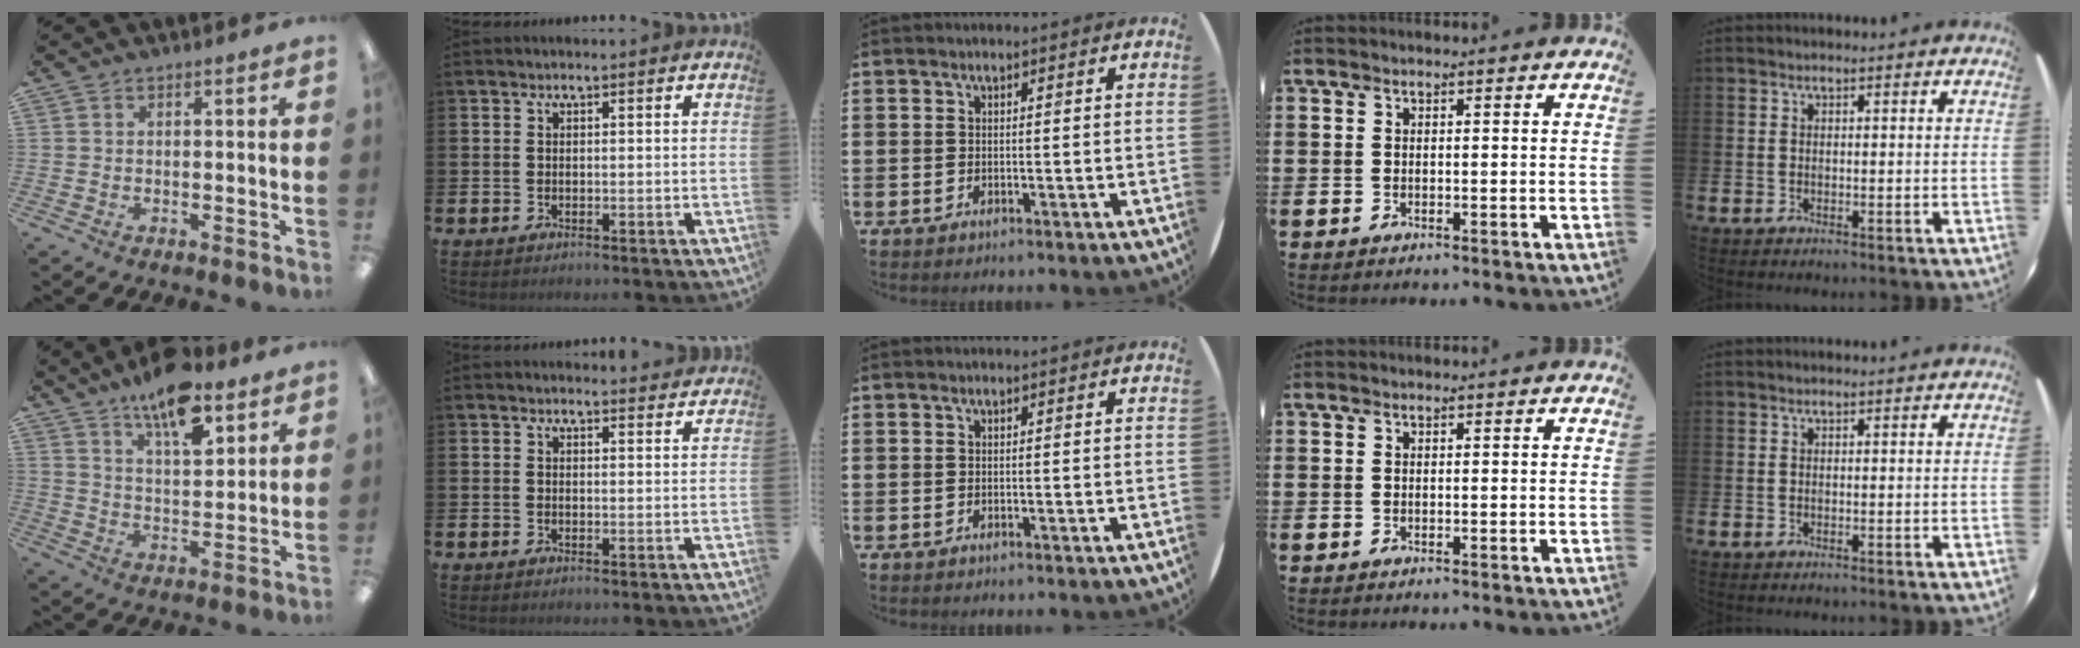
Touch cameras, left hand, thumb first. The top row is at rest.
{"thumb": {"total": 12.8, "force": [9.2, 5.1, 7.3], "torque": [-0.108, -0.049, 0.157]}, "index": {"total": 1.6, "force": [1.6, 0.3, -0.1], "torque": [0.007, -0.008, 0.028]}}